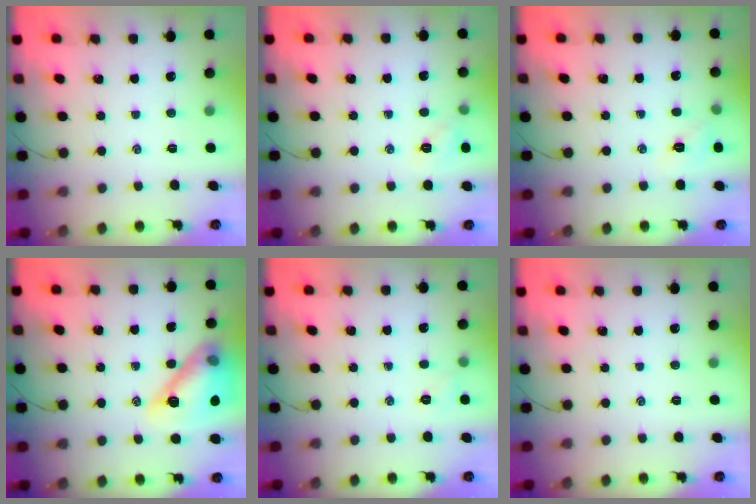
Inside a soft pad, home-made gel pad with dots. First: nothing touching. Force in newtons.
{"total": 5.6, "press": 5.4, "slide": 1.5}
{"total": 5.4, "press": 5.3, "slide": 1.4}
{"total": 17.1, "press": 17.0, "slide": 2.0}
{"total": 4.8, "press": 4.6, "slide": 1.0}
{"total": 0.0}